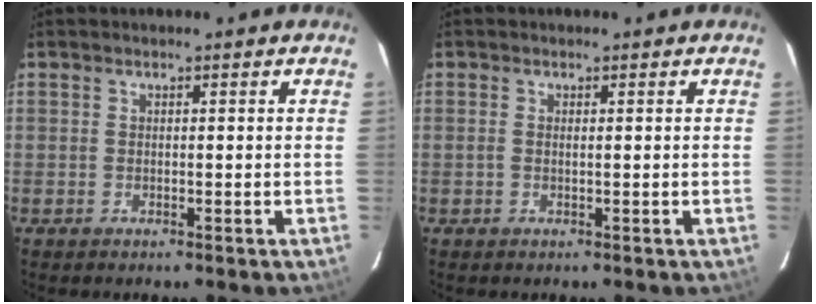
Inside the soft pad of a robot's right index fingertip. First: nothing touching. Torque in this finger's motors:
{"motor_torque": [-0.14, 0.10, -0.04, 0.00]}